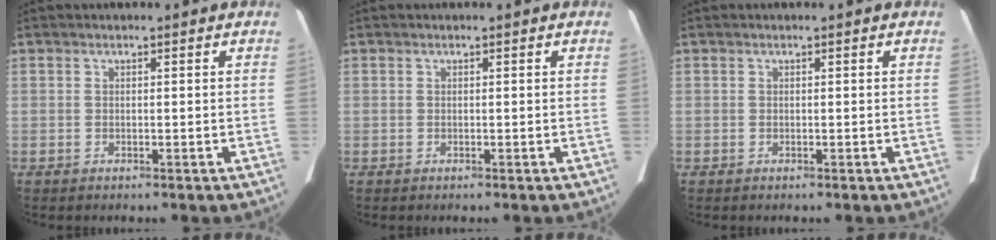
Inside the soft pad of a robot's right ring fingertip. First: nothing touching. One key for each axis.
{"total": 0.0}
{"total": 0.0}